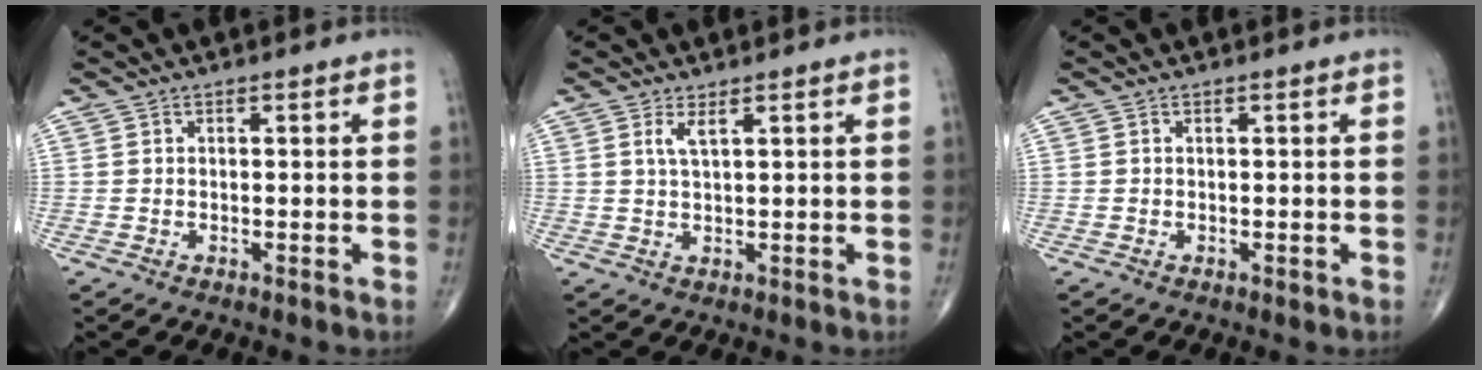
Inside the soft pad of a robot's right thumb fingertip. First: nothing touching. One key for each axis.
{"total": 2.3, "fx": 1.2, "fy": 0.4, "fz": 1.9, "tx": -0.044, "ty": -0.007, "tz": 0.029}
{"total": 0.0}